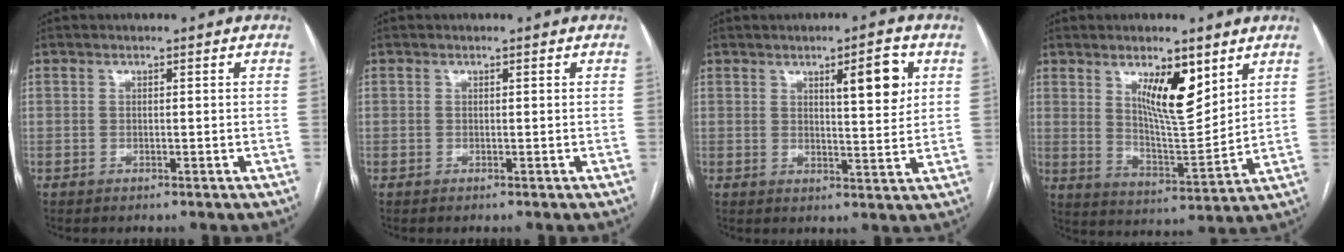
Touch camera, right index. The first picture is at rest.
{"total": 0.0}
{"total": 6.9, "force": [2.8, 1.3, 6.2], "torque": [-0.088, -0.002, 0.040]}
{"total": 10.5, "force": [5.4, 2.7, 8.5], "torque": [-0.148, -0.008, 0.101]}